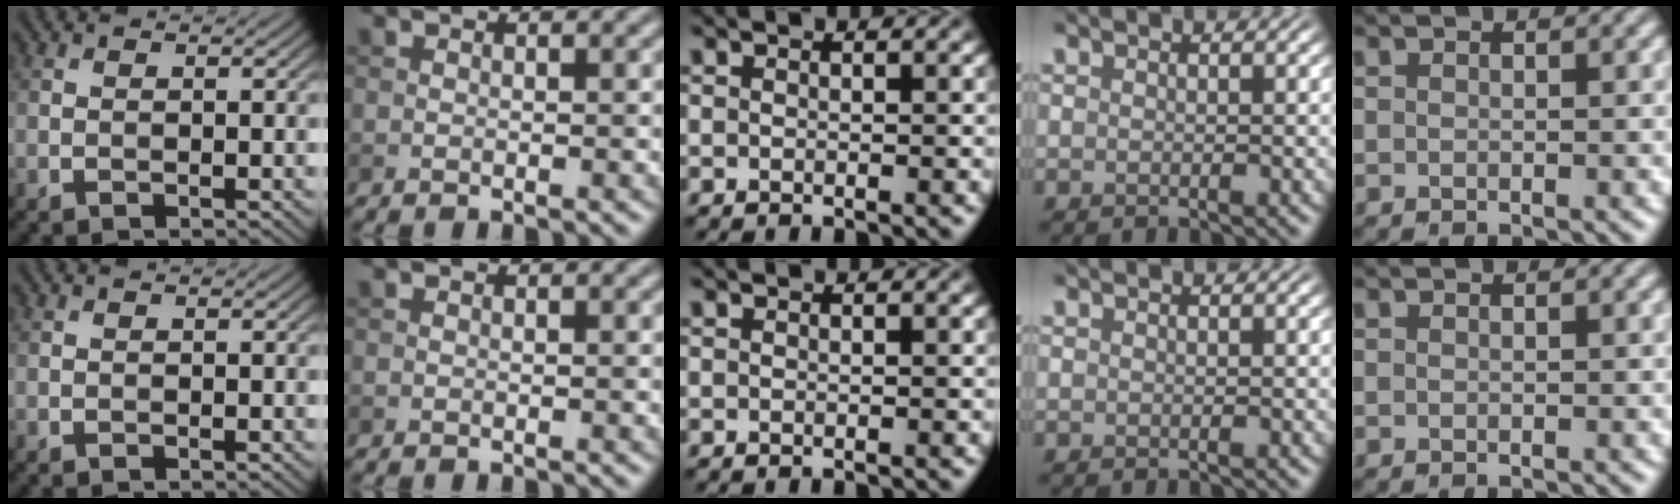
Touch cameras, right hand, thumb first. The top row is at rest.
{}